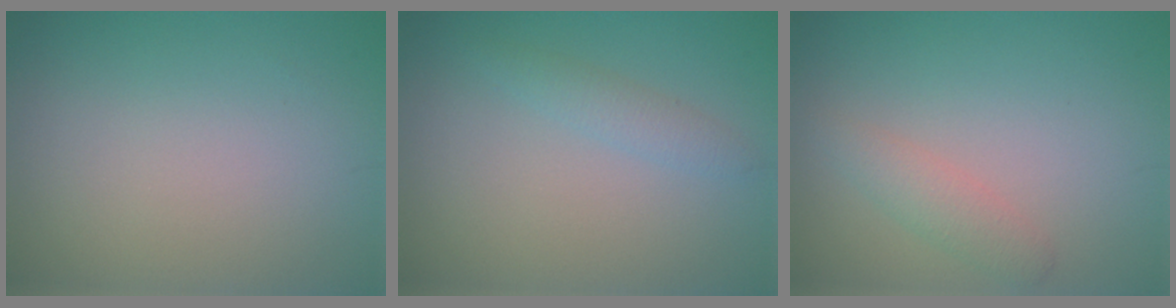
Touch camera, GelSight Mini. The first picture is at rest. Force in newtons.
{"total": 1.5, "press": 1.5, "slide": 0.0}
{"total": 1.9, "press": 1.9, "slide": 0.0}